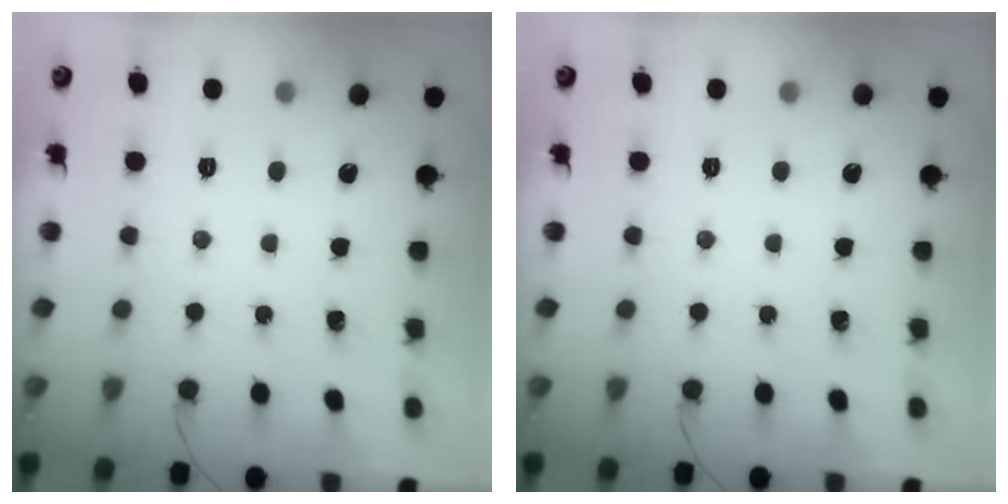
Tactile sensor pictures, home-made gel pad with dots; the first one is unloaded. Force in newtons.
{"total": 0.0}